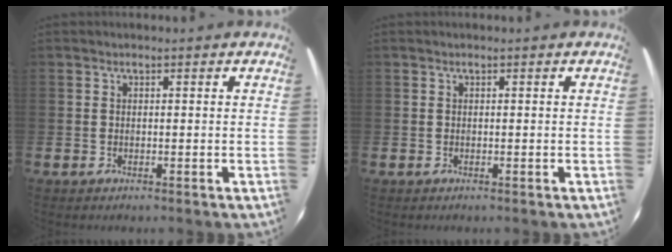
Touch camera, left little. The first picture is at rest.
{"total": 0.0}